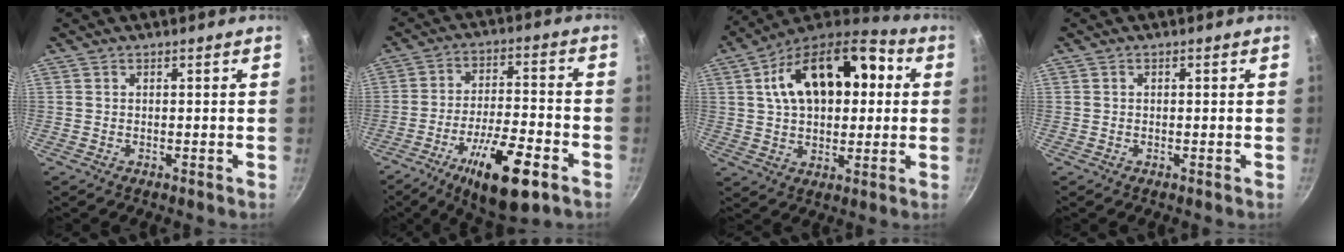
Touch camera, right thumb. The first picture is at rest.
{"total": 16.7, "force": [-8.5, 5.2, 13.3], "torque": [-0.214, 0.037, -0.137]}
{"total": 21.9, "force": [4.9, 13.1, 16.9], "torque": [-0.257, 0.025, 0.063]}
{"total": 0.0}